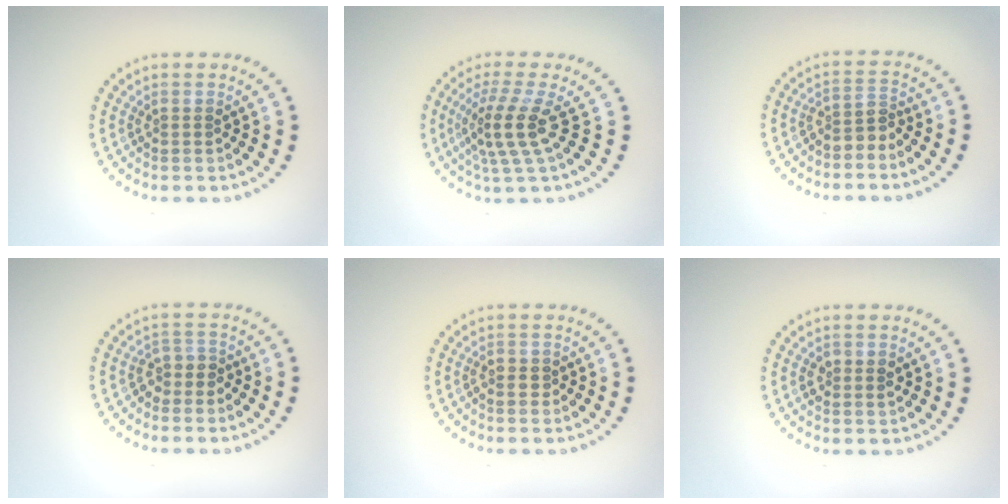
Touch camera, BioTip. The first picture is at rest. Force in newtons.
{"total": 3.9, "press": 2.7, "slide": 2.8}
{"total": 2.1, "press": 1.5, "slide": 1.4}
{"total": 1.8, "press": 1.4, "slide": 1.1}
{"total": 0.9, "press": 0.8, "slide": 0.4}
{"total": 1.5, "press": 1.5, "slide": 0.3}